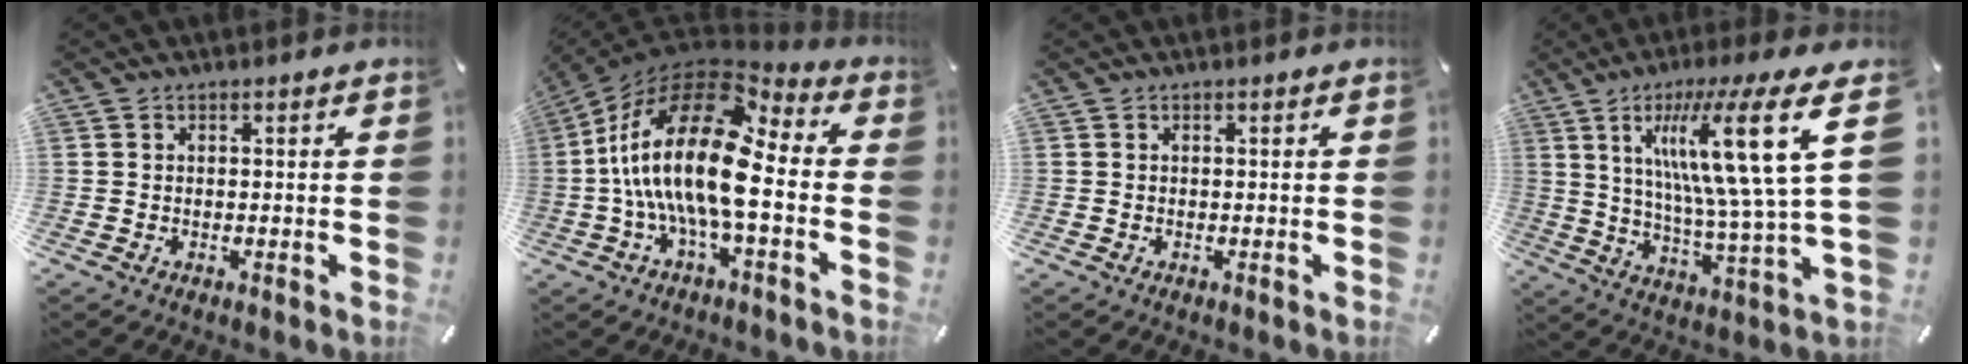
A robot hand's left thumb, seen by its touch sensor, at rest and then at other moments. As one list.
[{"total": 22.7, "force": [-1.4, 8.9, 20.9], "torque": [-0.442, -0.010, -0.032]}, {"total": 0.0}, {"total": 24.8, "force": [9.2, 3.8, 22.7], "torque": [-0.402, -0.046, 0.125]}]